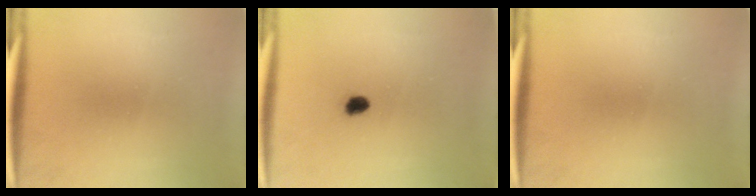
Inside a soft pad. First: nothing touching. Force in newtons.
{"total": 3.0}
{"total": 0.0}